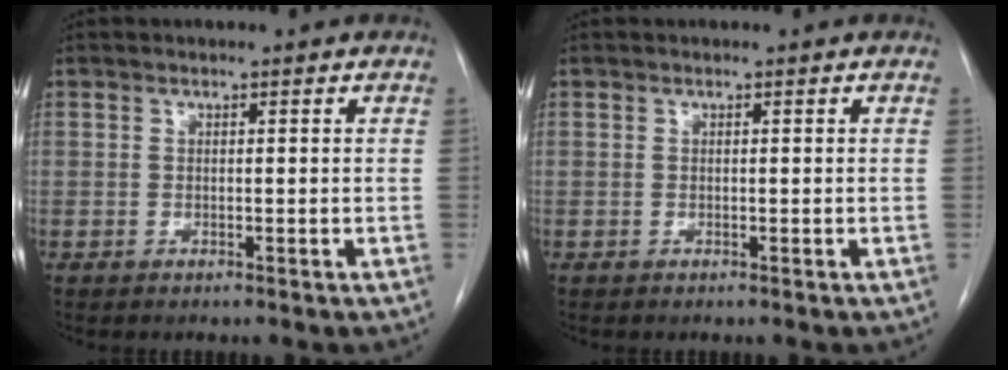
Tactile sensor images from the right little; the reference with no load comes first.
{"total": 0.0}